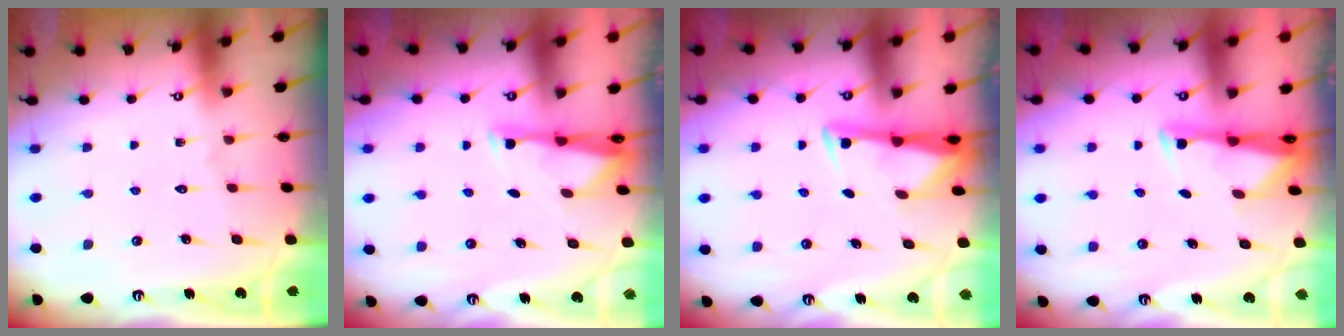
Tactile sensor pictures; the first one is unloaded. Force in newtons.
{"total": 2.9, "press": 2.9, "slide": 0.6}
{"total": 3.3, "press": 3.3, "slide": 0.5}
{"total": 2.7, "press": 2.7, "slide": 0.4}